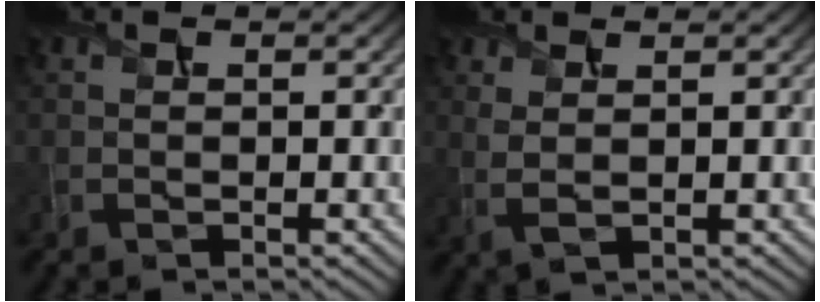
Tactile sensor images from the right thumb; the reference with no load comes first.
{"total": 1.9, "force": [1.0, 0.4, 1.5], "torque": [-0.038, 0.000, 0.021]}